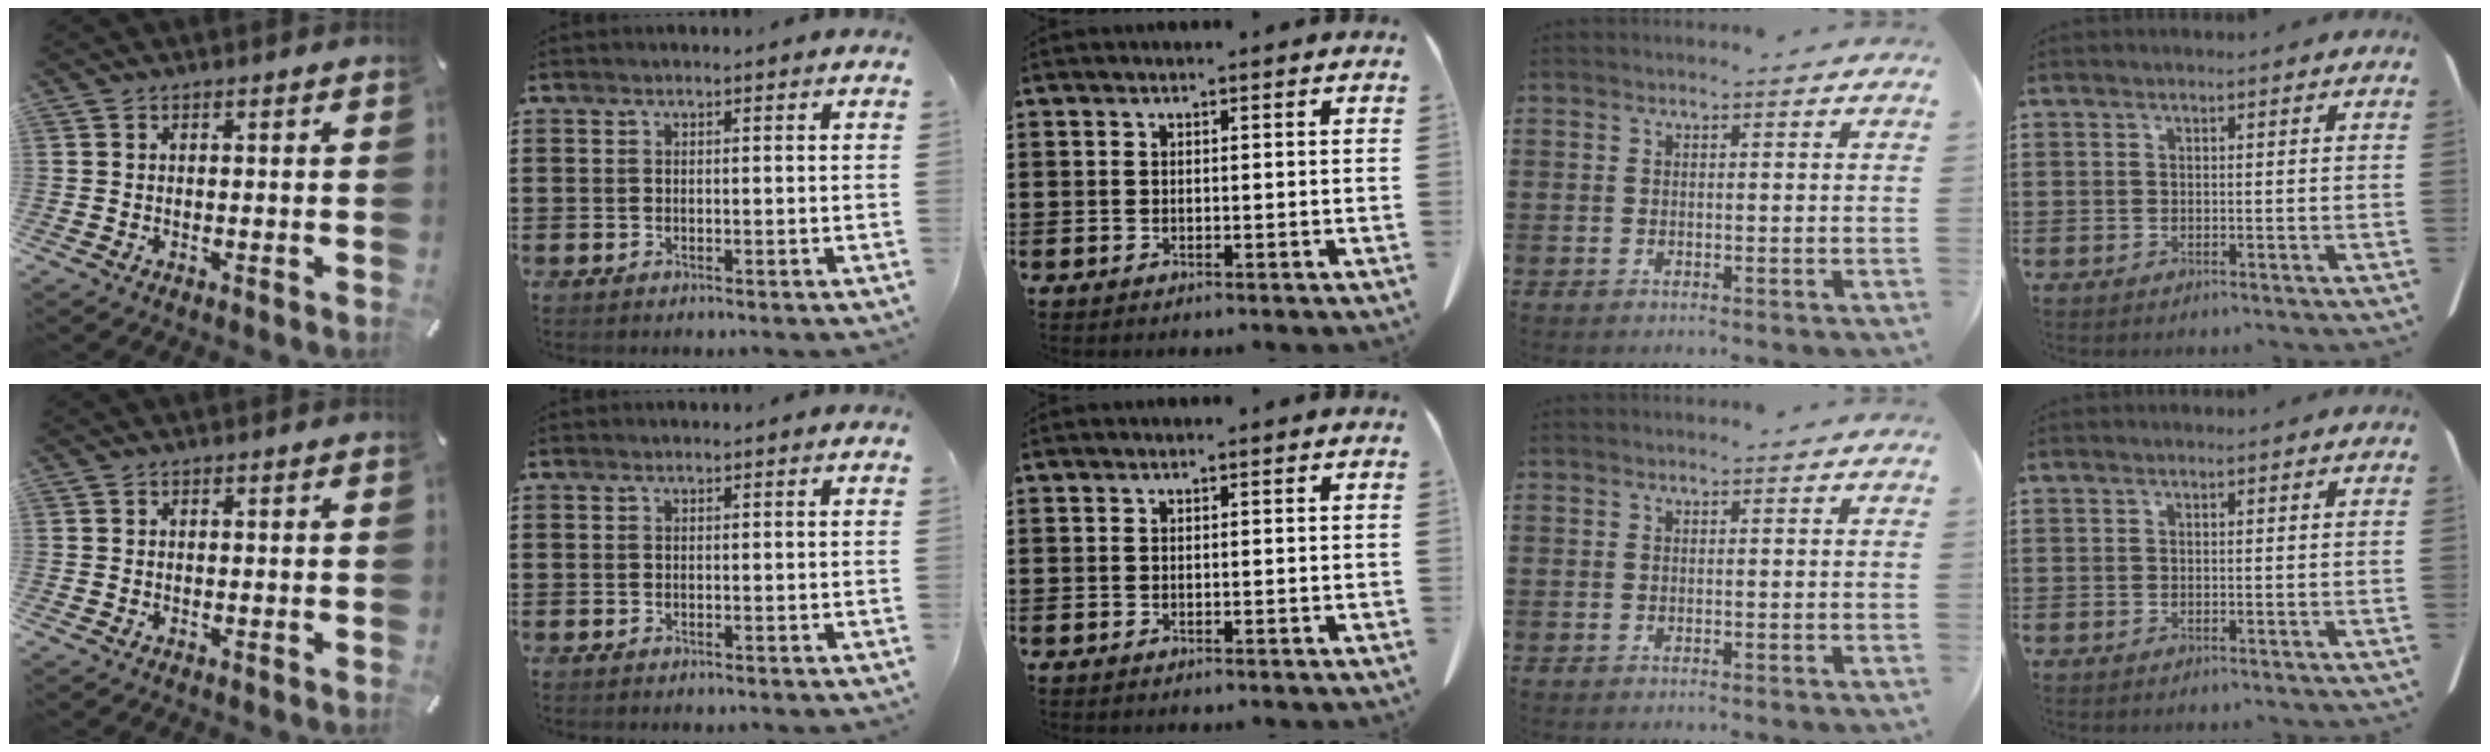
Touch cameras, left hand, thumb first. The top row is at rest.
{}